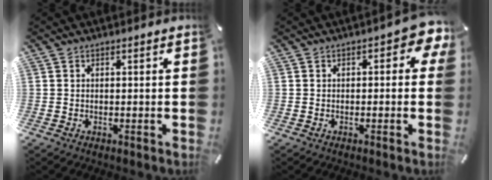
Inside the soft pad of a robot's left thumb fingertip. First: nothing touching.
{"total": 4.0, "force": [0.6, 2.2, 3.3], "torque": [-0.048, 0.006, 0.006]}